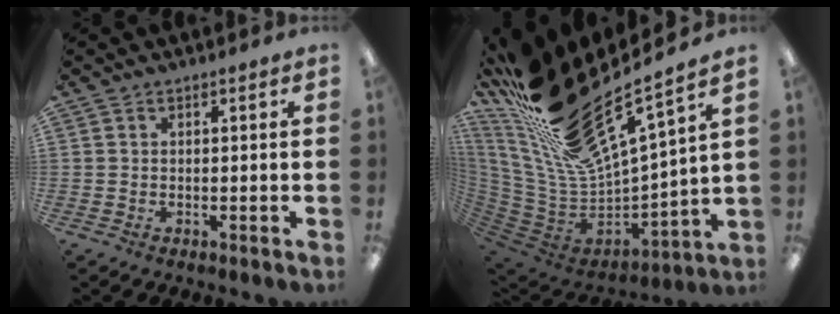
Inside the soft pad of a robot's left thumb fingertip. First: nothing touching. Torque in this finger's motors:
{"motor_torque": [2.32, -1.20, 1.22, -1.57, 0.13]}